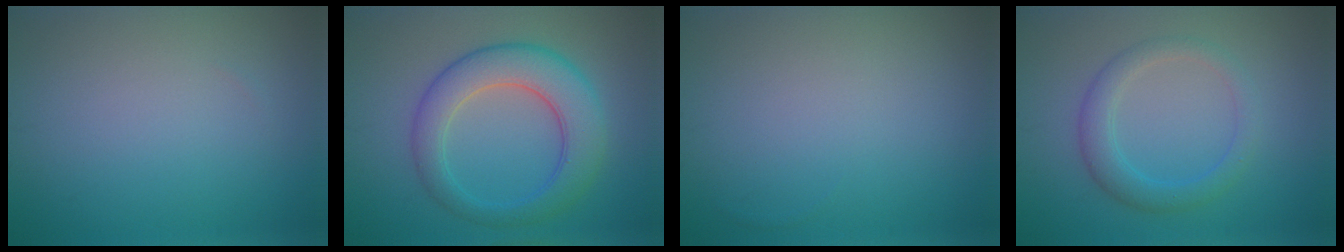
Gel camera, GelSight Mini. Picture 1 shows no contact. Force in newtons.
{"total": 6.4, "press": 6.4, "slide": 0.4}
{"total": 0.0}
{"total": 3.1, "press": 3.1, "slide": 0.2}